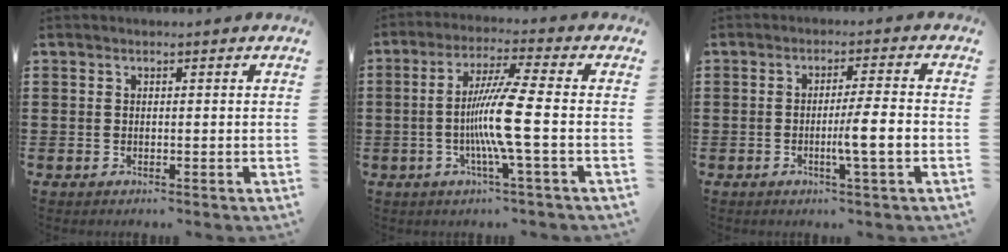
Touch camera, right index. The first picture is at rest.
{"total": 9.1, "force": [-1.8, -0.7, 8.9], "torque": [-0.186, -0.020, -0.045]}
{"total": 5.5, "force": [-1.3, -0.1, 5.3], "torque": [-0.091, -0.008, -0.024]}